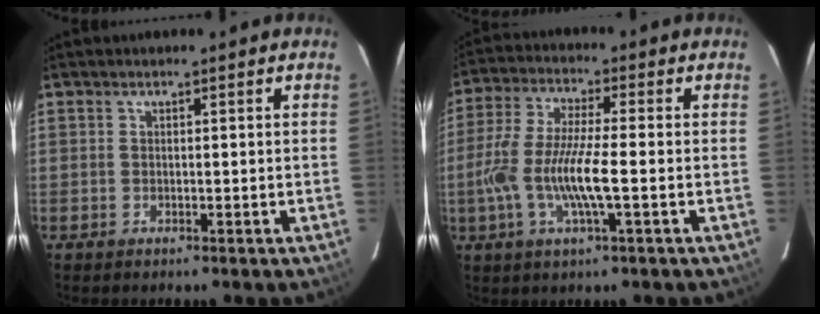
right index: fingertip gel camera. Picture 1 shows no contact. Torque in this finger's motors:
{"motor_torque": [0.39, 0.10, 0.39, 0.17]}